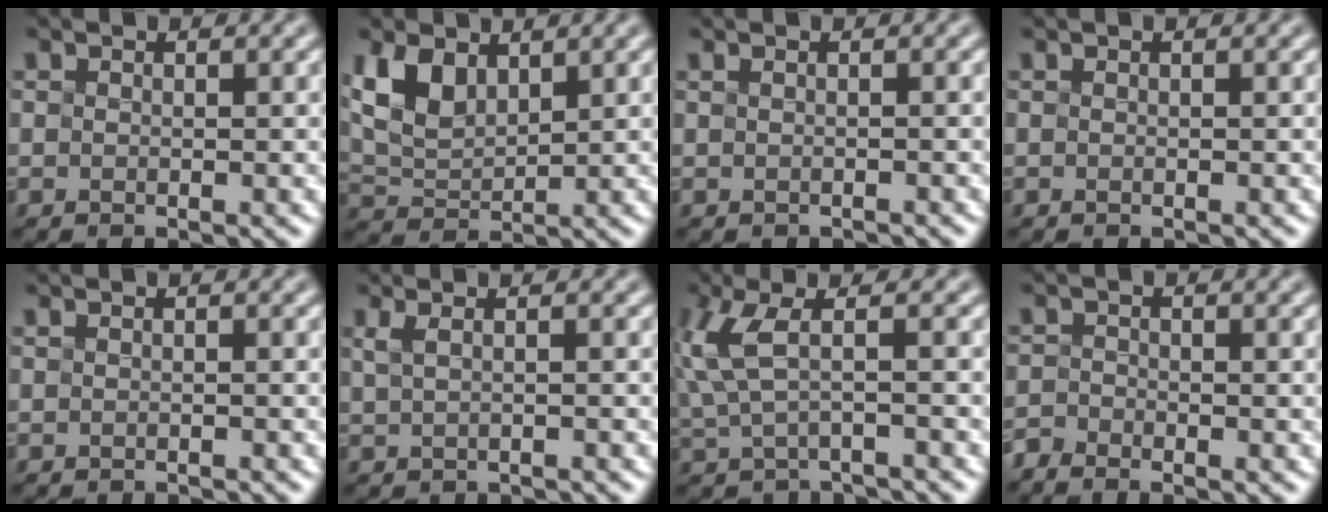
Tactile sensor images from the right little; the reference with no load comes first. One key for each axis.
{"total": 3.9, "fx": 2.1, "fy": 2.1, "fz": 2.5, "tx": -0.063, "ty": -0.001, "tz": 0.052}
{"total": 0.6, "fx": -0.4, "fy": 0.1, "fz": 0.5, "tx": -0.003, "ty": -0.009, "tz": -0.012}
{"total": 0.0}
{"total": 1.1, "fx": -1.0, "fy": 0.1, "fz": 0.5, "tx": 0.002, "ty": -0.012, "tz": -0.021}
{"total": 1.4, "fx": 0.6, "fy": 0.4, "fz": 1.2, "tx": -0.025, "ty": -0.004, "tz": 0.012}
{"total": 3.0, "fx": -0.2, "fy": 0.8, "fz": 2.9, "tx": -0.083, "ty": -0.016, "tz": 0.009}
{"total": 2.1, "fx": -2.1, "fy": -0.4, "fz": -0.2, "tx": -0.005, "ty": -0.005, "tz": -0.036}